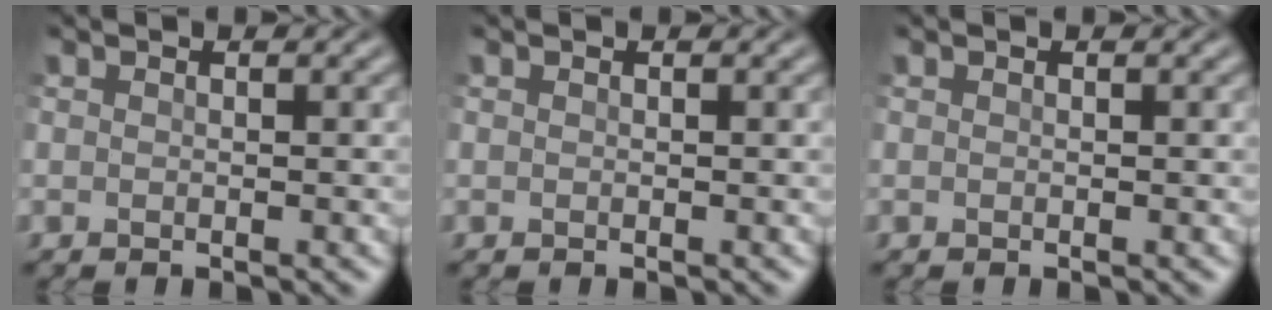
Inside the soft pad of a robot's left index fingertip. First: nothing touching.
{"total": 0.0}
{"total": 0.0}